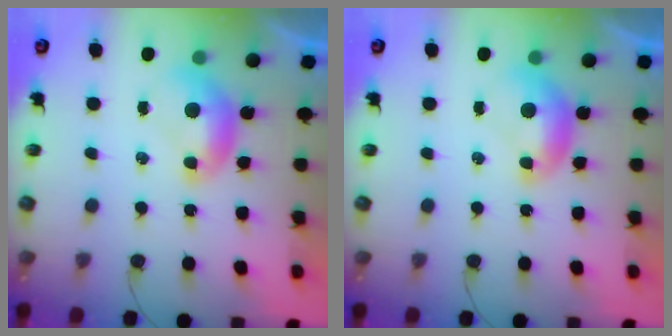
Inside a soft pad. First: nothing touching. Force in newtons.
{"total": 0.0}